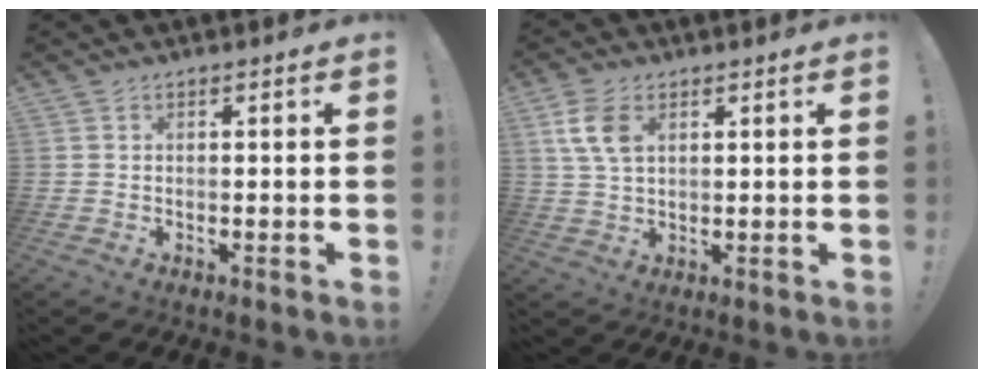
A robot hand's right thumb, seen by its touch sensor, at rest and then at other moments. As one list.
[{"total": 8.8, "force": [3.3, 5.7, 5.8], "torque": [-0.111, -0.004, 0.065]}]